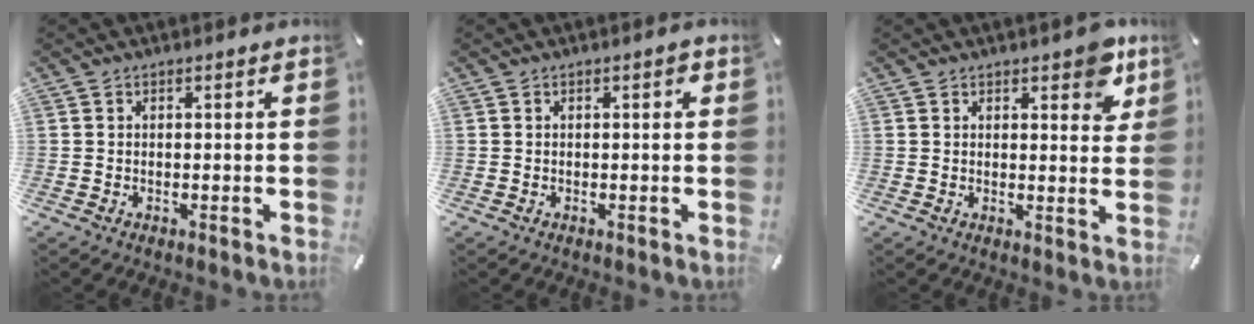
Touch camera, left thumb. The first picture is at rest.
{"total": 1.0, "force": [0.2, 0.4, 0.9], "torque": [-0.018, 0.005, 0.002]}
{"total": 6.0, "force": [3.9, 3.2, 3.3], "torque": [-0.029, -0.016, 0.063]}